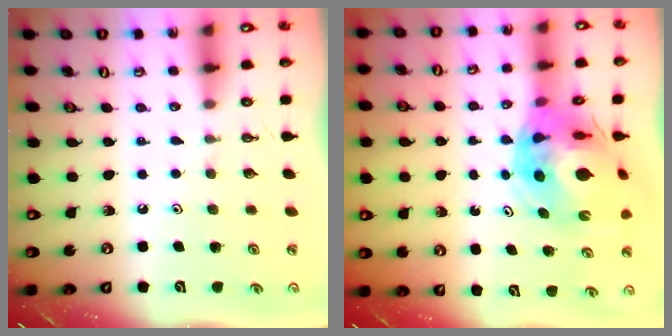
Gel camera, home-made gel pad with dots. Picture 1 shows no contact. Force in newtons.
{"total": 15.3, "press": 15.2, "slide": 2.0}